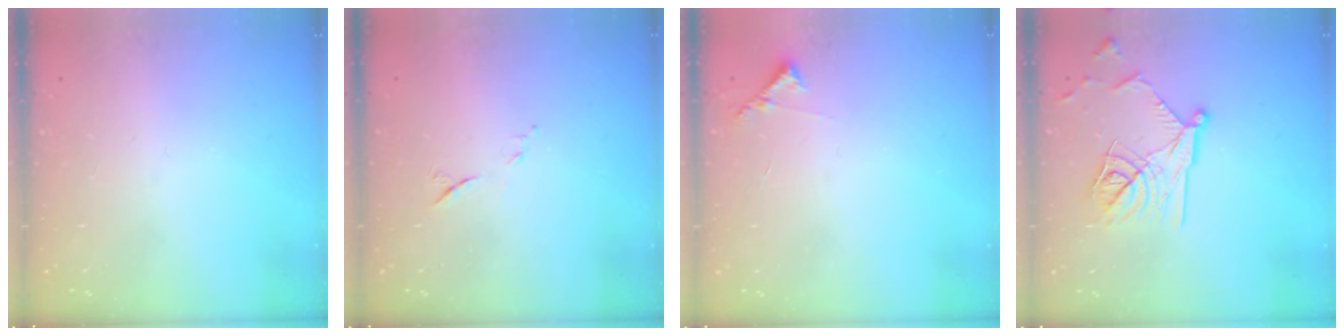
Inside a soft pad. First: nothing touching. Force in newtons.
{"total": 6.4, "press": 6.3, "slide": 1.3}
{"total": 6.4, "press": 6.4, "slide": 0.5}
{"total": 16.1, "press": 16.1, "slide": 0.6}